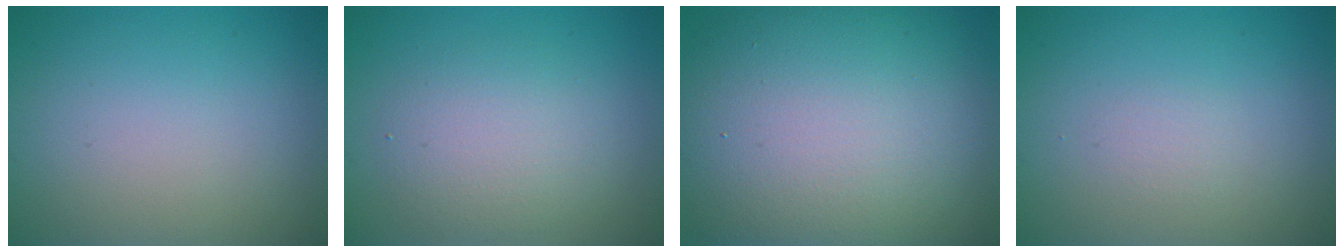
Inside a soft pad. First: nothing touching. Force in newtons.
{"total": 3.6, "press": 3.6, "slide": 0.1}
{"total": 16.2, "press": 16.1, "slide": 1.2}
{"total": 0.7, "press": 0.7, "slide": 0.1}